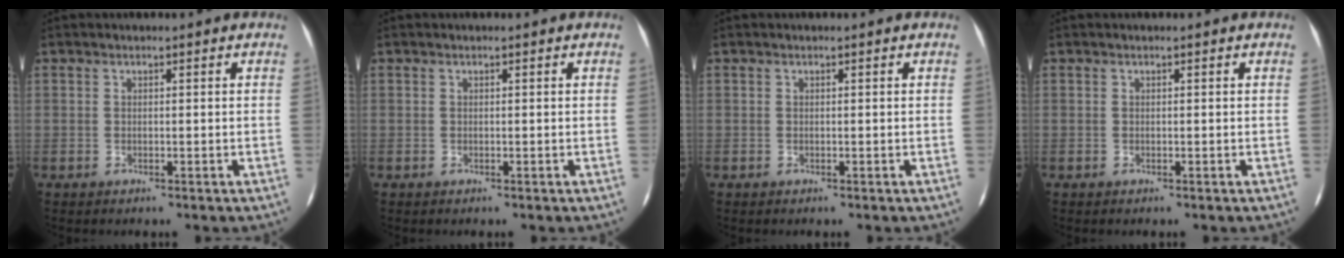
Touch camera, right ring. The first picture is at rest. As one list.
[{"total": 0.0}, {"total": 0.0}, {"total": 0.0}]